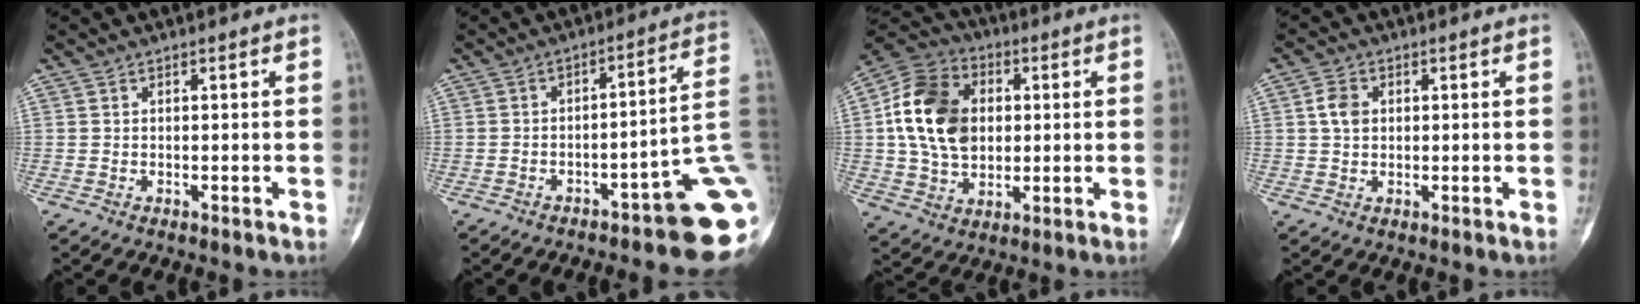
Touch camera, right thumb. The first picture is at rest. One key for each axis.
{"total": 15.1, "fx": -6.5, "fy": 3.2, "fz": 13.3, "tx": -0.093, "ty": 0.065, "tz": -0.079}
{"total": 15.6, "fx": 1.9, "fy": 12.0, "fz": 9.8, "tx": -0.156, "ty": 0.010, "tz": 0.030}
{"total": 3.9, "fx": 0.8, "fy": 3.0, "fz": 2.3, "tx": -0.037, "ty": 0.002, "tz": 0.011}